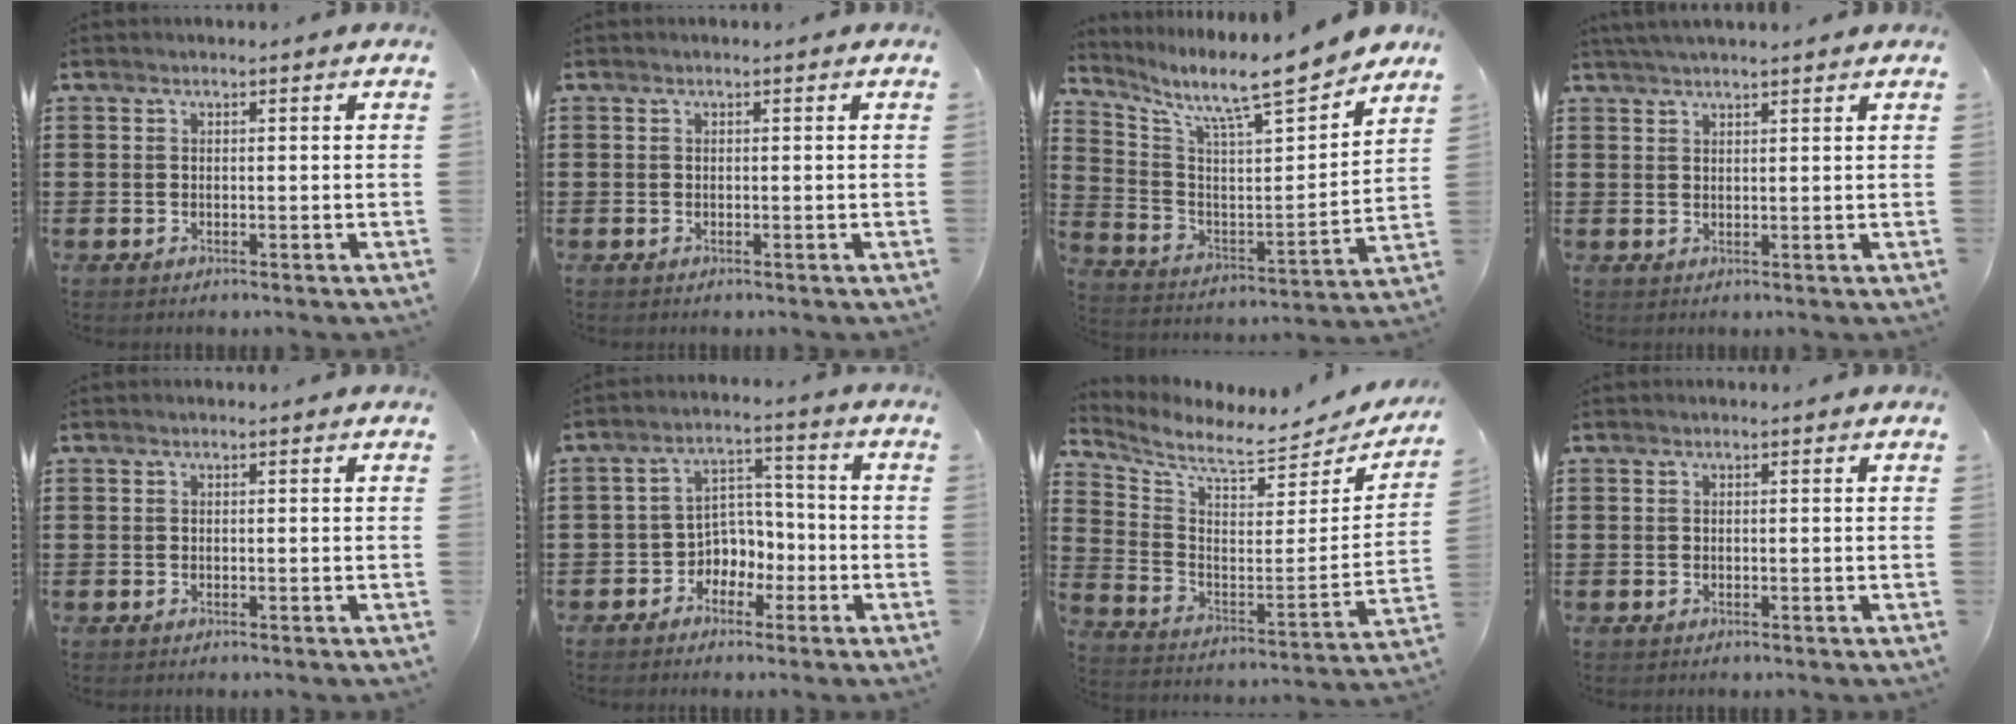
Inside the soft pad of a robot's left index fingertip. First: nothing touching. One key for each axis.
{"total": 0.0}
{"total": 11.1, "fx": 9.6, "fy": 1.4, "fz": 5.3, "tx": -0.130, "ty": -0.074, "tz": 0.155}
{"total": 2.0, "fx": 1.9, "fy": -0.1, "fz": 0.8, "tx": -0.018, "ty": 0.003, "tz": 0.036}
{"total": 0.0}
{"total": 4.7, "fx": -2.4, "fy": 3.9, "fz": 0.9, "tx": -0.032, "ty": 0.008, "tz": -0.050}
{"total": 6.3, "fx": 5.7, "fy": 0.7, "fz": 2.6, "tx": -0.081, "ty": -0.056, "tz": 0.091}
{"total": 0.0}